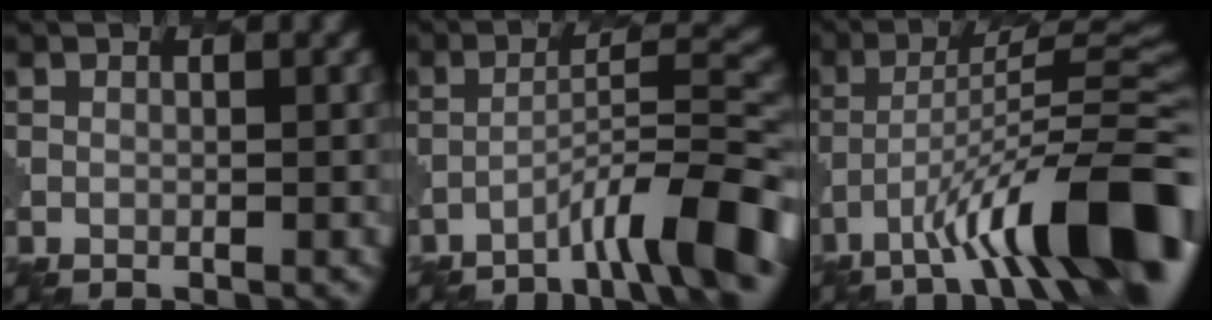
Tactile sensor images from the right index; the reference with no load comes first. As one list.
[{"total": 7.9, "force": [-5.3, 0.9, 5.9], "torque": [-0.084, 0.019, -0.083]}, {"total": 13.3, "force": [-7.3, 2.8, 10.7], "torque": [-0.161, 0.016, -0.113]}]